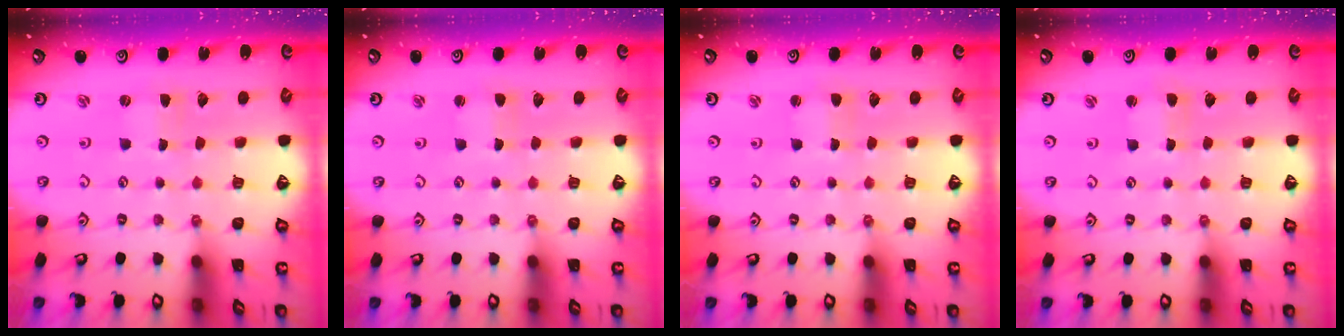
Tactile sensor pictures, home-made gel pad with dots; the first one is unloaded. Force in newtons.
{"total": 2.2, "press": 2.2, "slide": 0.2}
{"total": 2.0, "press": 2.0, "slide": 0.3}
{"total": 1.2, "press": 1.1, "slide": 0.3}